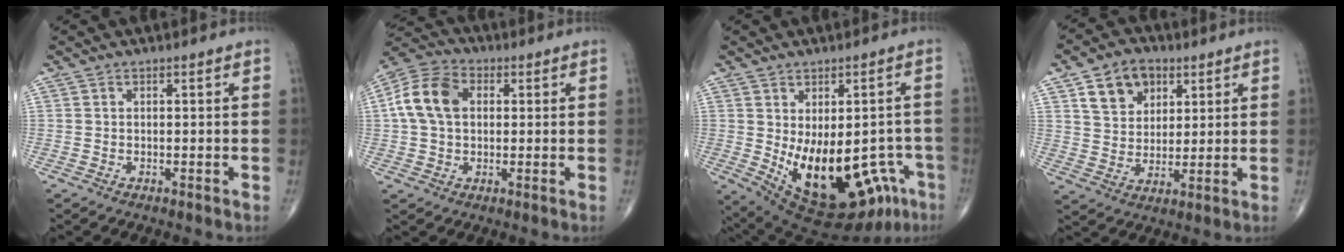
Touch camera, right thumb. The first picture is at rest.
{"total": 11.0, "force": [1.7, 7.8, 7.6], "torque": [-0.144, 0.024, 0.022]}
{"total": 21.0, "force": [-6.7, 10.7, 16.8], "torque": [-0.213, 0.003, -0.064]}
{"total": 10.2, "force": [4.8, 7.5, 5.1], "torque": [-0.054, -0.016, 0.086]}